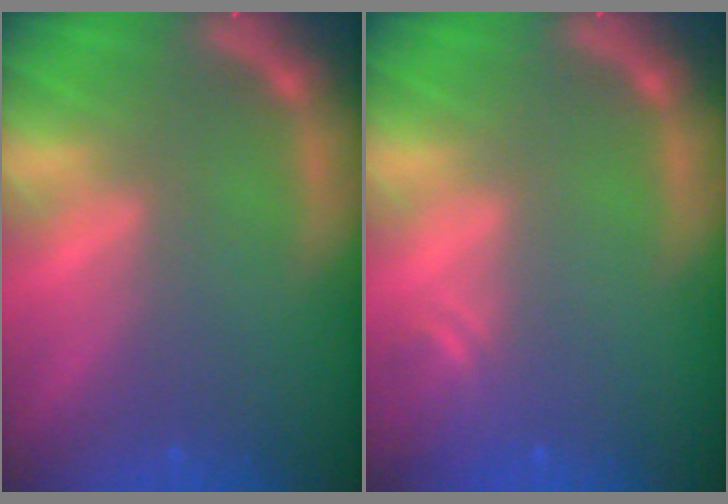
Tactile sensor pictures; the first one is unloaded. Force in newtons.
{"total": 1.9}